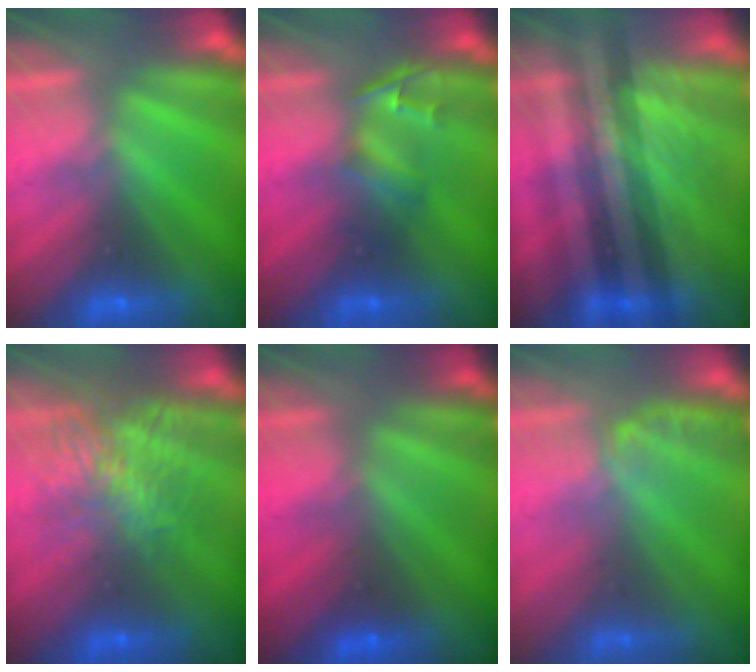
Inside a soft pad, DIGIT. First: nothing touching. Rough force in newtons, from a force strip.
{"total": 2.4}
{"total": 3.8}
{"total": 7.3}
{"total": 1.6}
{"total": 1.1}